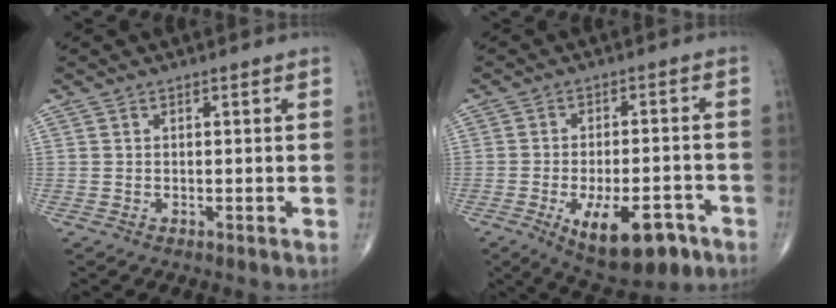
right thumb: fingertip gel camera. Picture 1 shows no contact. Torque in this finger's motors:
{"motor_torque": [-0.06, 0.50, -0.03, -0.39, 0.09]}